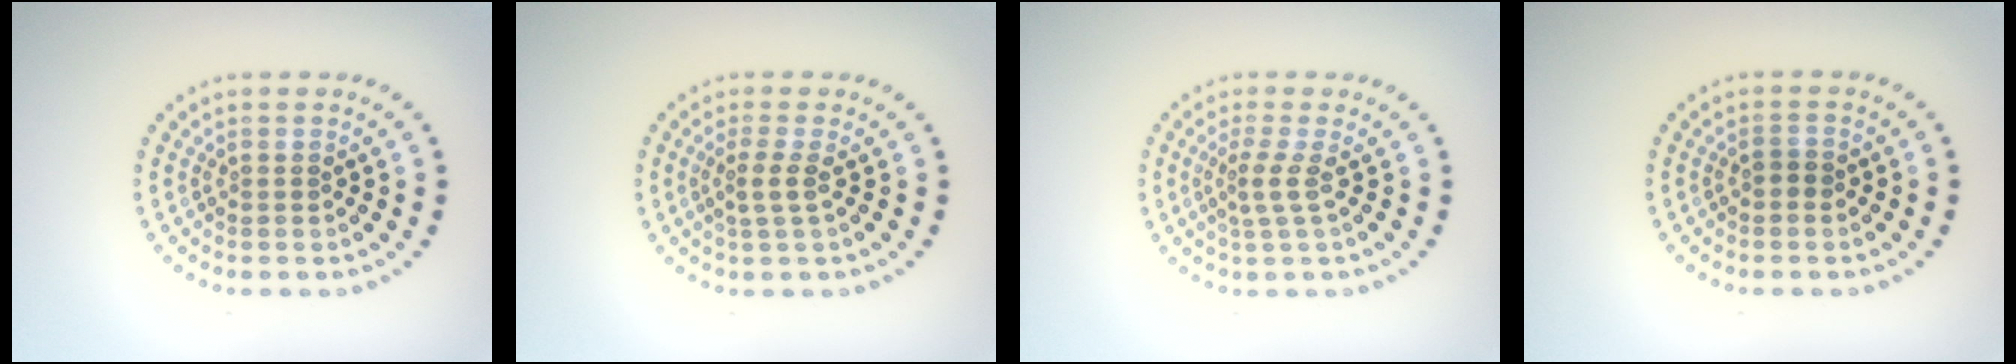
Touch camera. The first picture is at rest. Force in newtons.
{"total": 1.7, "press": 1.3, "slide": 1.1}
{"total": 2.0, "press": 1.3, "slide": 1.5}
{"total": 0.8, "press": 0.8, "slide": 0.3}